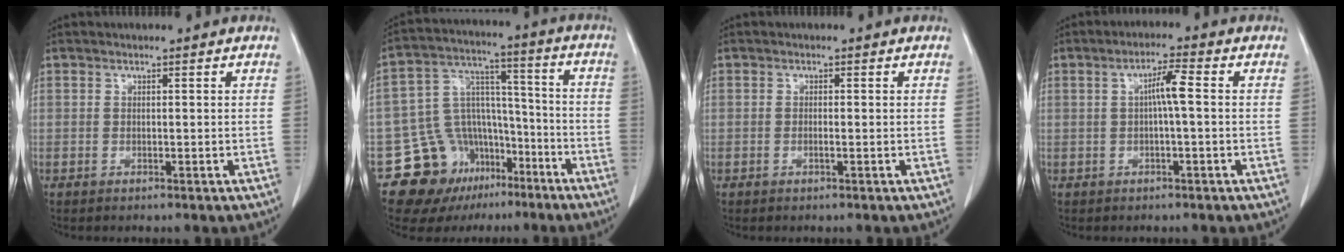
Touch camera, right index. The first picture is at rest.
{"total": 15.4, "force": [-9.0, 11.4, 5.2], "torque": [-0.086, 0.081, -0.133]}
{"total": 0.7, "force": [-0.3, 0.1, 0.7], "torque": [-0.015, 0.000, -0.003]}
{"total": 3.9, "force": [0.2, 0.2, 3.8], "torque": [-0.068, 0.010, 0.004]}